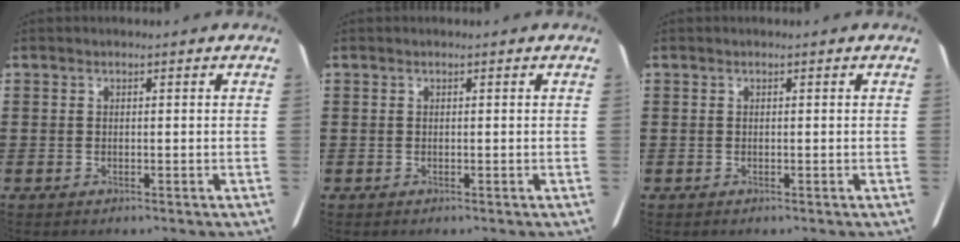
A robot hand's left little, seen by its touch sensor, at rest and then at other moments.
{"total": 0.0}
{"total": 0.0}